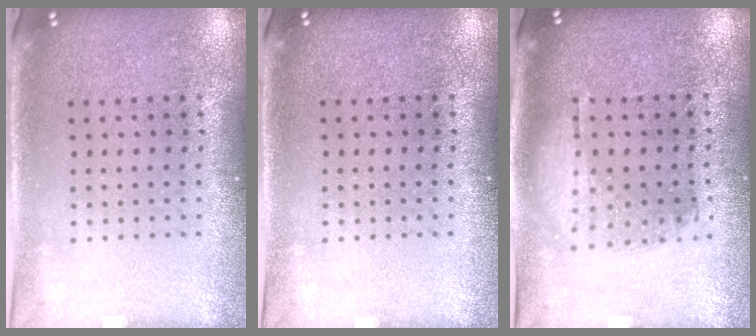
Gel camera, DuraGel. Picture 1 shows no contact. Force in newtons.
{"total": 0.0}
{"total": 1.0, "press": 0.9, "slide": 0.3}